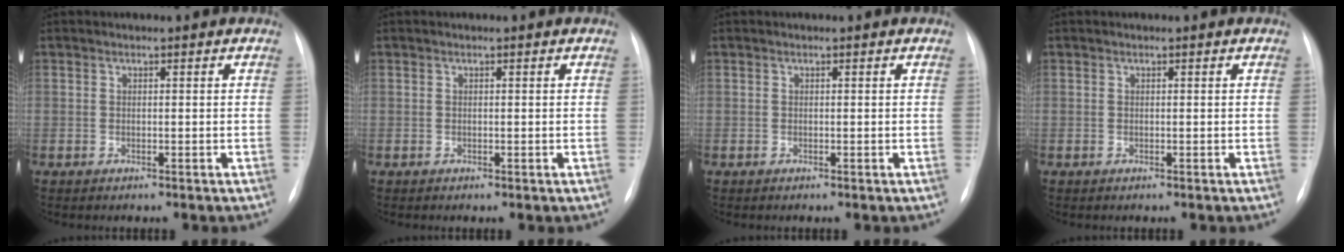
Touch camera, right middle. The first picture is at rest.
{"total": 0.0}
{"total": 0.0}
{"total": 0.0}